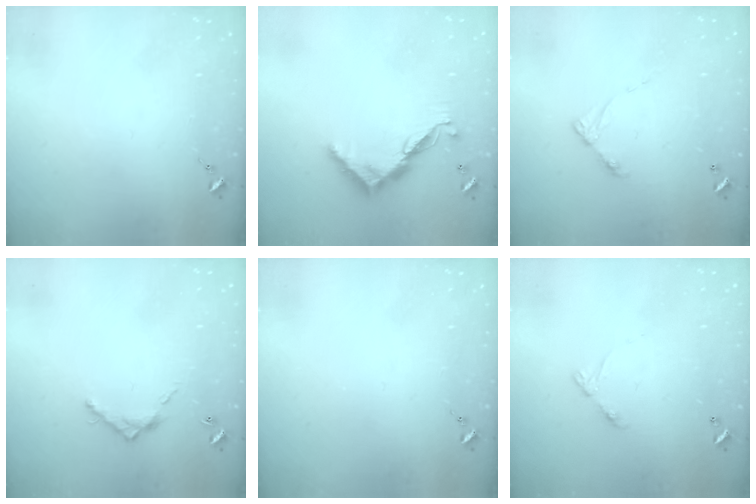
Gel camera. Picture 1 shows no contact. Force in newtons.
{"total": 10.6, "press": 10.6, "slide": 0.3}
{"total": 8.0, "press": 7.9, "slide": 0.7}
{"total": 6.0, "press": 6.0, "slide": 0.3}
{"total": 0.0}
{"total": 5.8, "press": 5.8, "slide": 0.5}